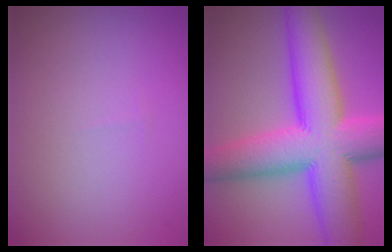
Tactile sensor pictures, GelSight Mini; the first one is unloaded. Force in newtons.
{"total": 12.8, "press": 12.8, "slide": 0.3}